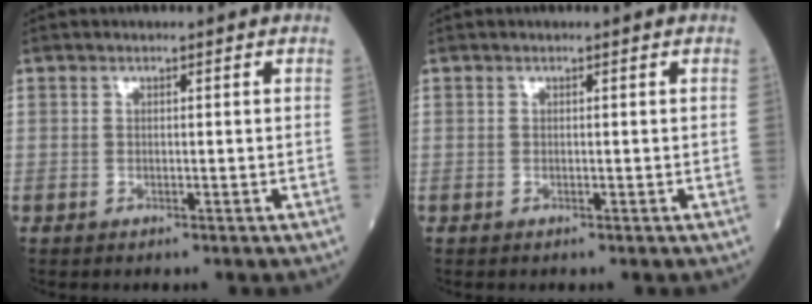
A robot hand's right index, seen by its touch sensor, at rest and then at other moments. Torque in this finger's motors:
{"motor_torque": [0.06, 0.00, 0.05, 0.02]}